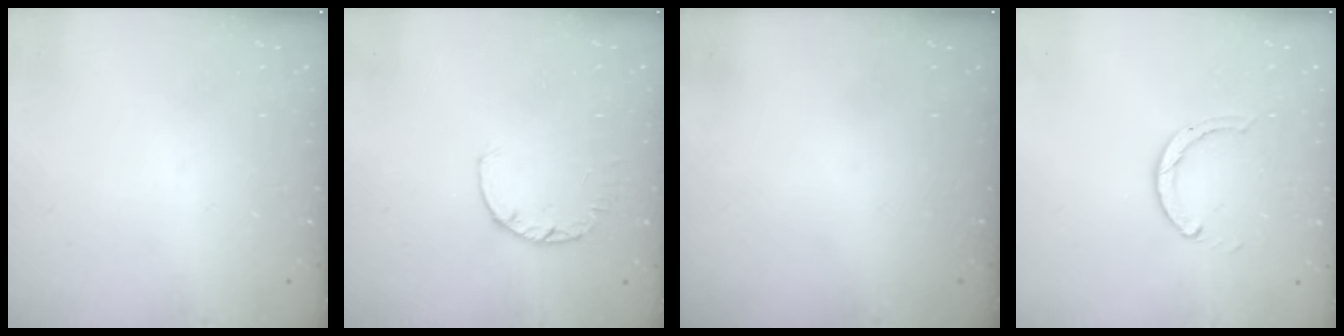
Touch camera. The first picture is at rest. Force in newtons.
{"total": 2.8, "press": 2.7, "slide": 0.5}
{"total": 0.0}
{"total": 3.1, "press": 3.0, "slide": 0.4}